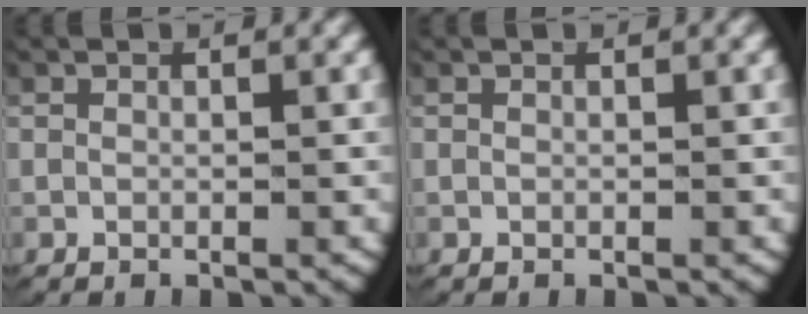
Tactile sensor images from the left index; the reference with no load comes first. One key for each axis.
{"total": 0.0}